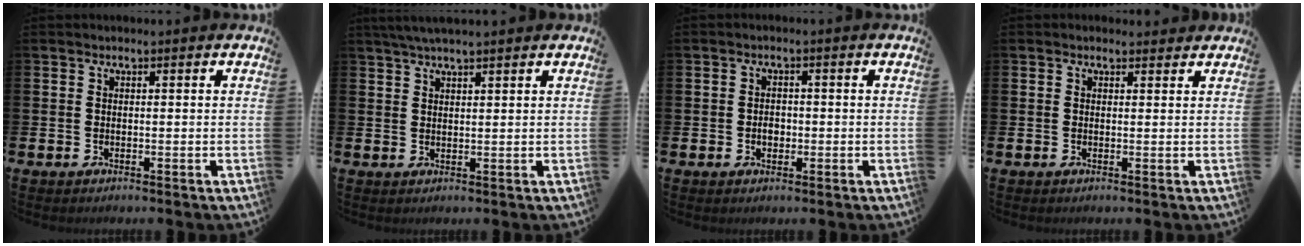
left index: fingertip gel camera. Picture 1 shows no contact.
{"total": 3.0, "force": [2.6, 0.3, 1.4], "torque": [-0.032, -0.001, 0.048]}
{"total": 2.0, "force": [-0.4, 1.5, 1.2], "torque": [-0.012, 0.001, -0.012]}
{"total": 0.8, "force": [0.7, 0.3, 0.2], "torque": [0.005, 0.001, 0.010]}